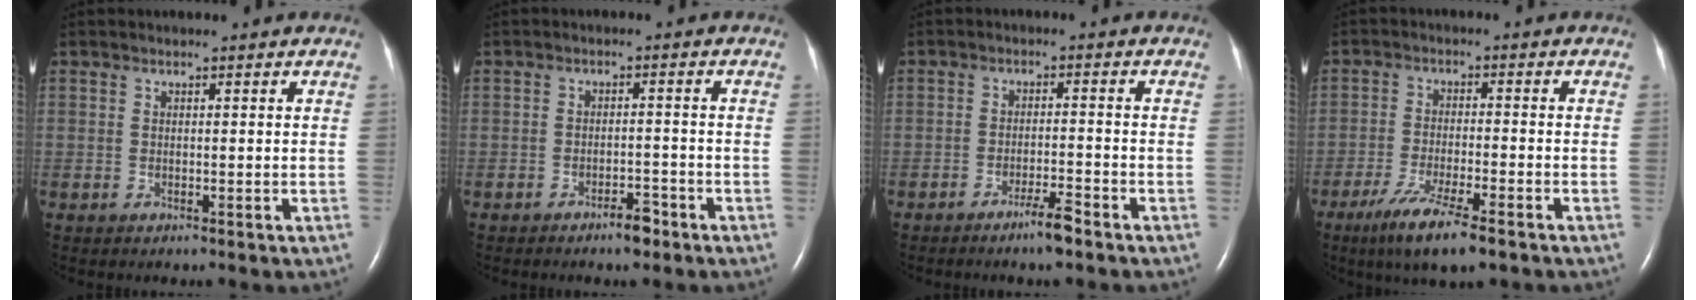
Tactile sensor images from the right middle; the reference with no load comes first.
{"total": 3.0, "force": [-2.3, 0.9, 1.8], "torque": [-0.027, 0.002, -0.036]}
{"total": 3.3, "force": [-2.5, 0.0, 2.1], "torque": [-0.041, -0.003, -0.045]}
{"total": 9.1, "force": [-5.9, 0.9, 6.8], "torque": [-0.132, -0.023, -0.096]}